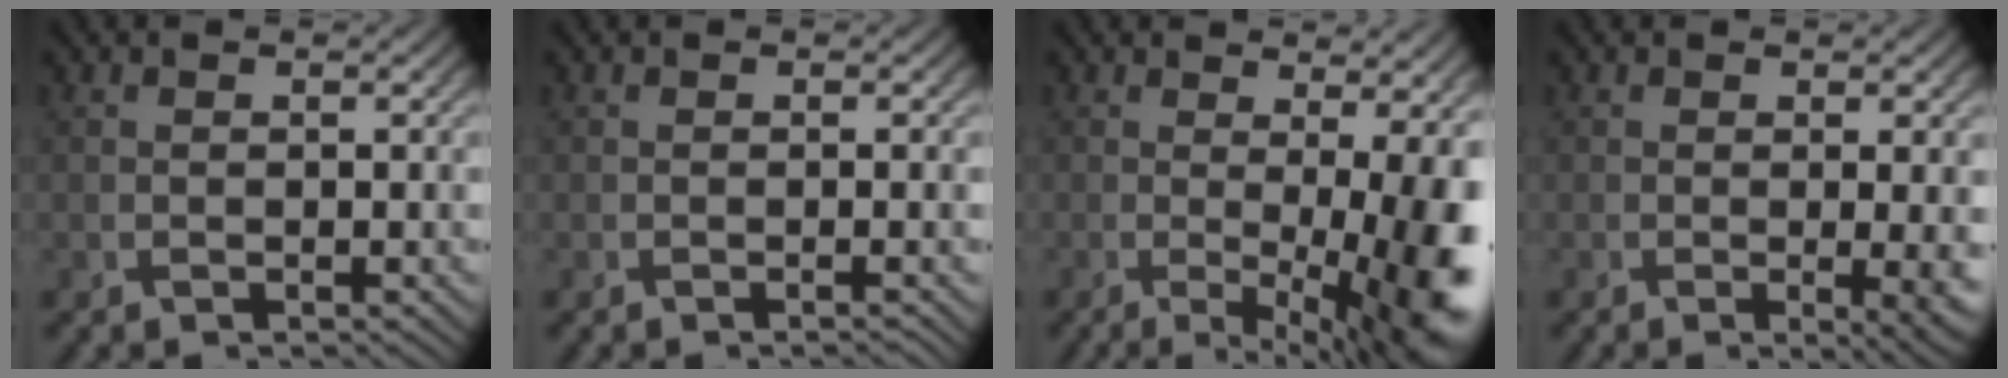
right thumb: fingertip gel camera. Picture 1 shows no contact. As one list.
[{"total": 0.9, "force": [-0.2, 0.1, 0.9], "torque": [-0.010, 0.000, -0.009]}, {"total": 13.7, "force": [-1.3, 4.7, 12.8], "torque": [-0.129, -0.002, -0.006]}, {"total": 5.1, "force": [-0.5, 1.4, 4.9], "torque": [-0.064, -0.009, -0.003]}]